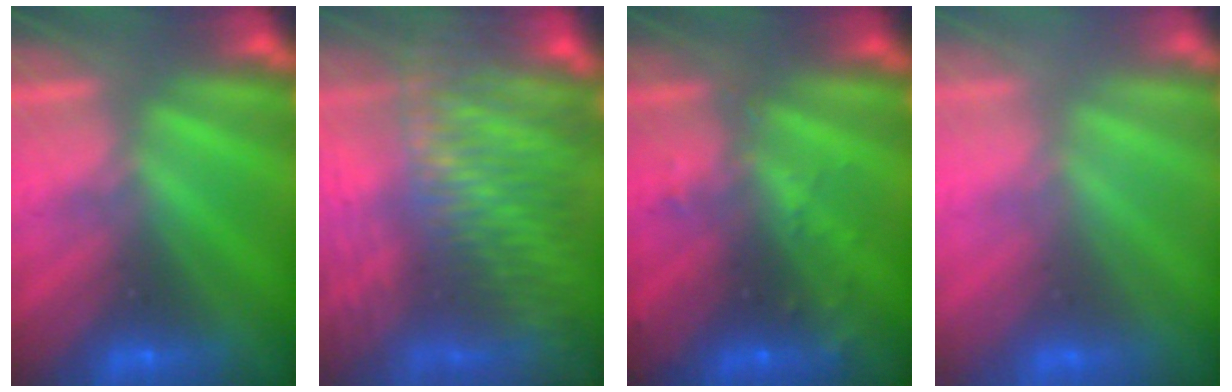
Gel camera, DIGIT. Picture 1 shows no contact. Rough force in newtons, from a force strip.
{"total": 13.7}
{"total": 3.0}
{"total": 2.8}